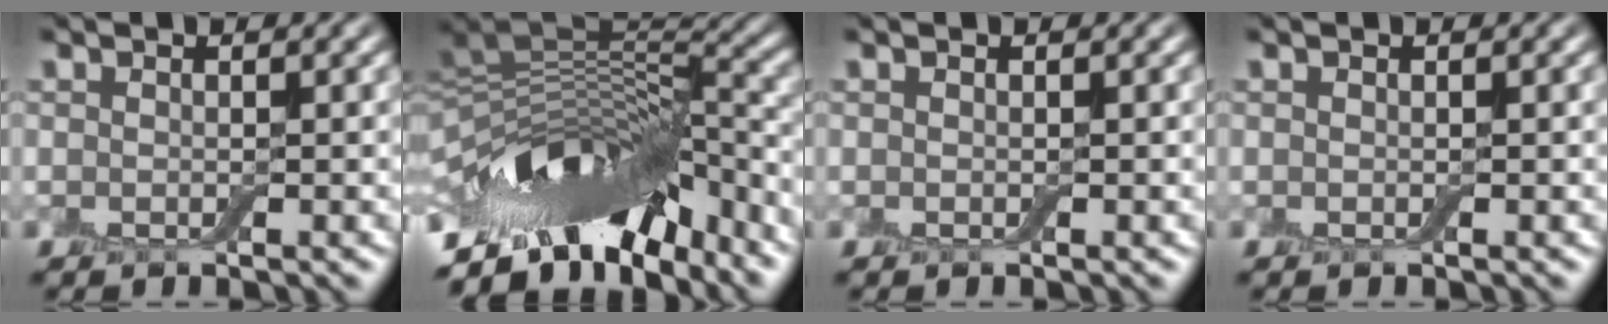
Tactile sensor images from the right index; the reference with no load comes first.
{"total": 12.1, "force": [-8.3, 5.0, 7.2], "torque": [-0.120, 0.021, -0.145]}
{"total": 0.0}
{"total": 0.0}